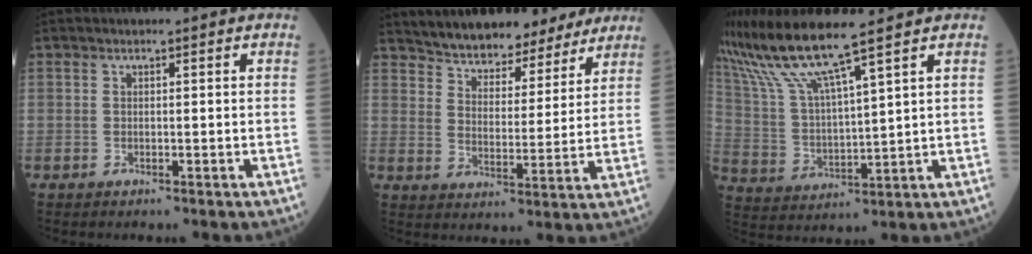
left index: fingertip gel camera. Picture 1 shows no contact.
{"total": 15.0, "force": [13.5, 4.5, 4.6], "torque": [-0.053, 0.011, 0.191]}
{"total": 10.8, "force": [8.7, -1.0, 6.3], "torque": [-0.140, 0.003, 0.180]}